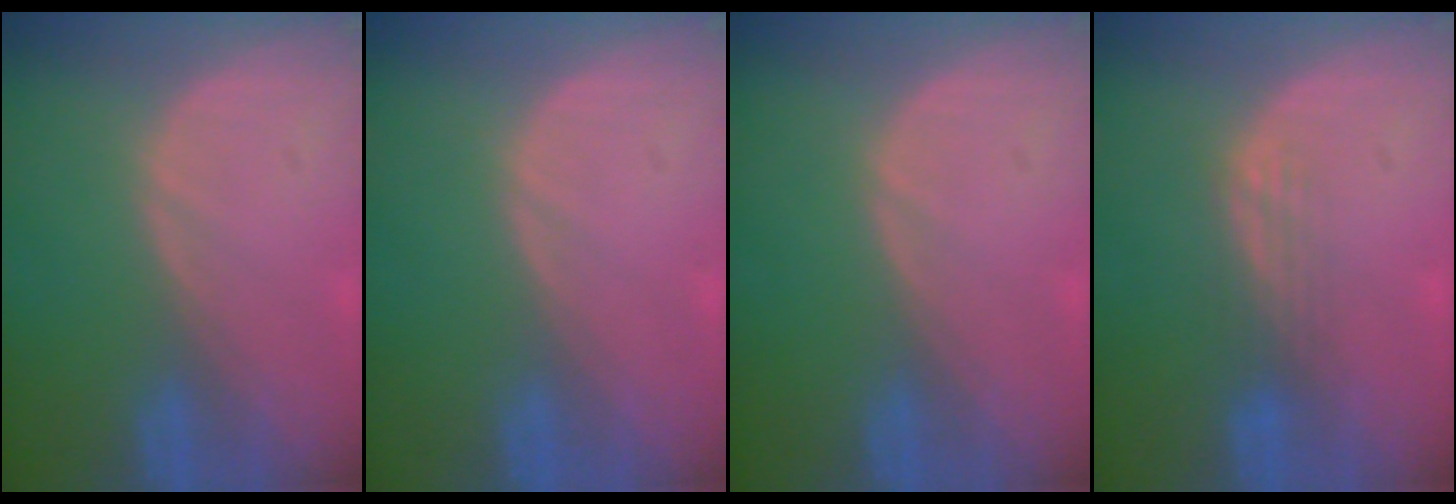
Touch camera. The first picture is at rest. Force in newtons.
{"total": 0.0}
{"total": 0.0}
{"total": 2.9, "press": 2.5, "slide": 1.5}